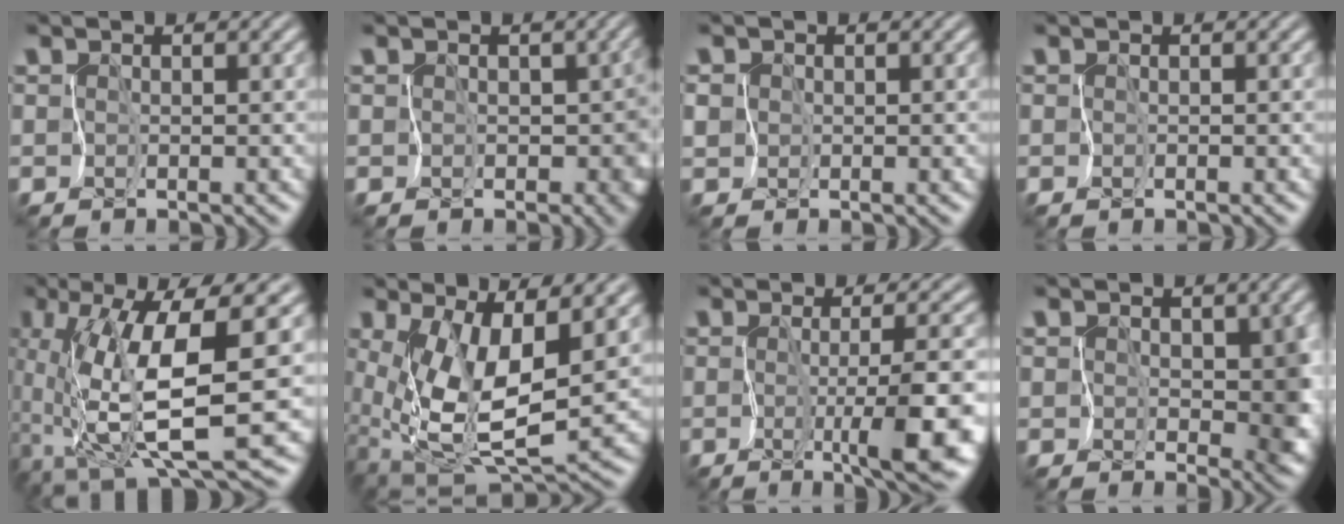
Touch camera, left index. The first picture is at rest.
{"total": 5.9, "force": [-0.8, 4.9, 3.1], "torque": [-0.004, 0.004, -0.020]}
{"total": 2.0, "force": [0.4, 1.9, 0.4], "torque": [0.000, 0.016, -0.002]}
{"total": 0.0}
{"total": 9.4, "force": [-0.3, 2.0, 9.2], "torque": [-0.177, -0.012, 0.003]}
{"total": 9.2, "force": [1.2, 4.1, 8.2], "torque": [-0.170, -0.029, 0.035]}
{"total": 5.8, "force": [-1.8, 0.4, 5.5], "torque": [-0.089, -0.009, -0.028]}
{"total": 4.6, "force": [0.8, 3.3, 3.1], "torque": [-0.039, -0.011, 0.010]}